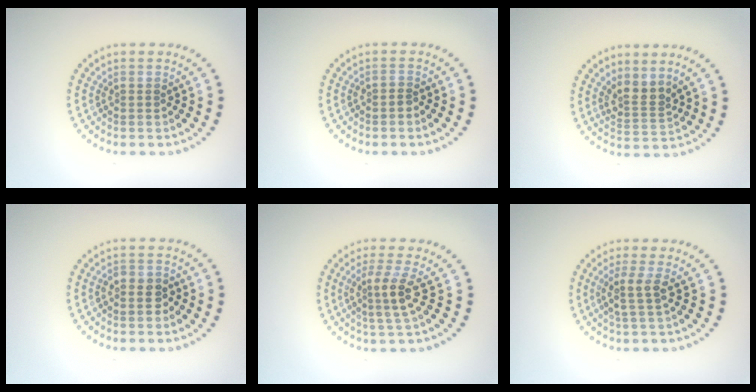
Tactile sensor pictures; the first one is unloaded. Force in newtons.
{"total": 0.6, "press": 0.3, "slide": 0.5}
{"total": 2.5, "press": 1.8, "slide": 1.8}
{"total": 1.9, "press": 1.8, "slide": 0.5}
{"total": 2.8, "press": 2.4, "slide": 1.5}
{"total": 2.1, "press": 1.7, "slide": 1.3}